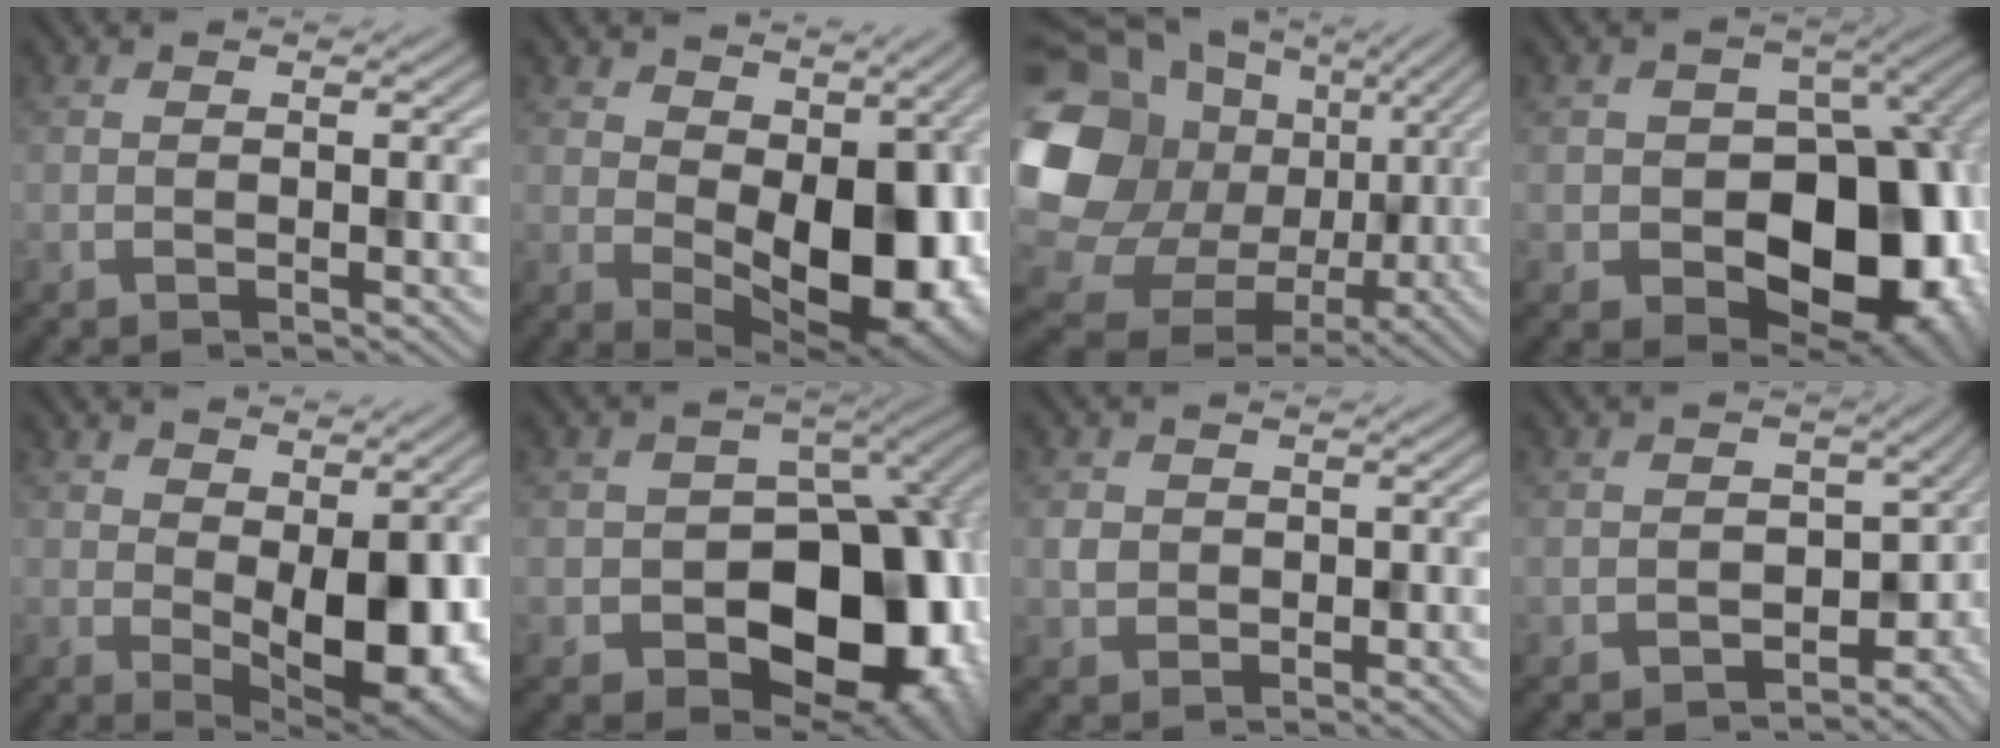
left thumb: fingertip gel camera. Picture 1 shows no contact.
{"total": 13.2, "force": [0.8, 7.8, 10.5], "torque": [-0.139, -0.016, 0.019]}
{"total": 21.6, "force": [0.6, 19.2, 9.9], "torque": [-0.279, -0.006, 0.019]}
{"total": 14.8, "force": [-3.5, 10.6, 9.7], "torque": [-0.116, -0.031, -0.041]}
{"total": 10.2, "force": [0.3, 5.2, 8.8], "torque": [-0.123, -0.013, 0.013]}
{"total": 16.9, "force": [-4.9, 12.3, 10.5], "torque": [-0.111, -0.023, -0.078]}
{"total": 2.0, "force": [-0.2, 2.0, 0.1], "torque": [-0.008, -0.006, -0.007]}
{"total": 5.4, "force": [-2.5, 3.8, 3.0], "torque": [-0.029, -0.029, -0.033]}